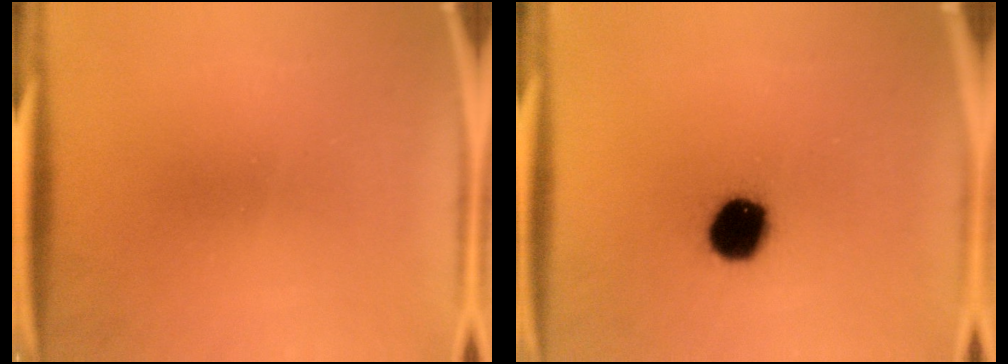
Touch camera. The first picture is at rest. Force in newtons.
{"total": 11.3}